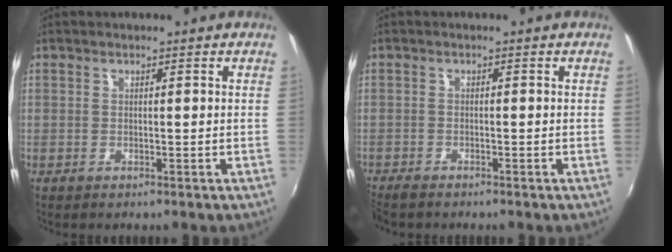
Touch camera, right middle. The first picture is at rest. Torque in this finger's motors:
{"motor_torque": [1.03, -1.05, 0.19, 0.08]}